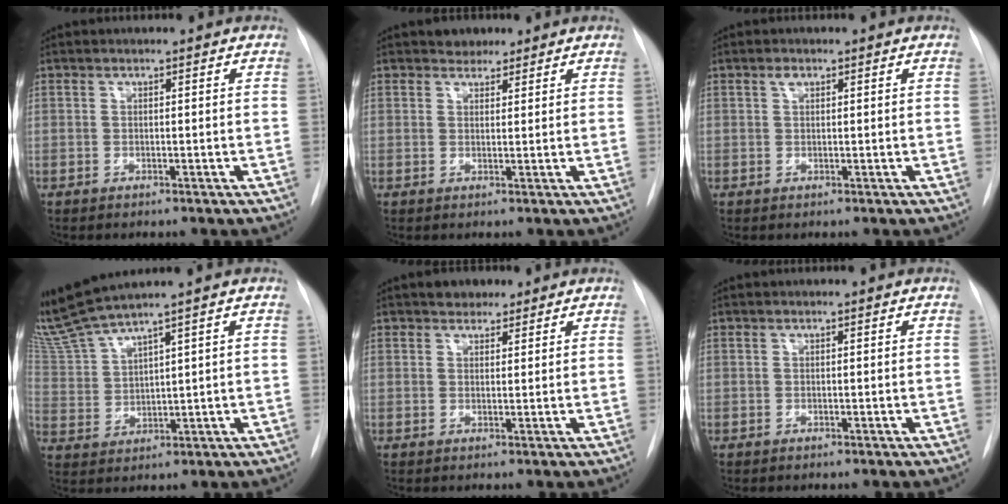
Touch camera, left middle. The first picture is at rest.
{"total": 2.3, "force": [1.8, 1.4, 0.2], "torque": [-0.003, 0.004, 0.025]}
{"total": 1.0, "force": [0.5, 0.6, 0.6], "torque": [-0.012, 0.004, 0.008]}
{"total": 7.2, "force": [6.6, -1.3, 2.6], "torque": [-0.074, 0.000, 0.150]}
{"total": 2.7, "force": [2.0, 1.7, 0.7], "torque": [-0.009, 0.006, 0.029]}
{"total": 0.0}